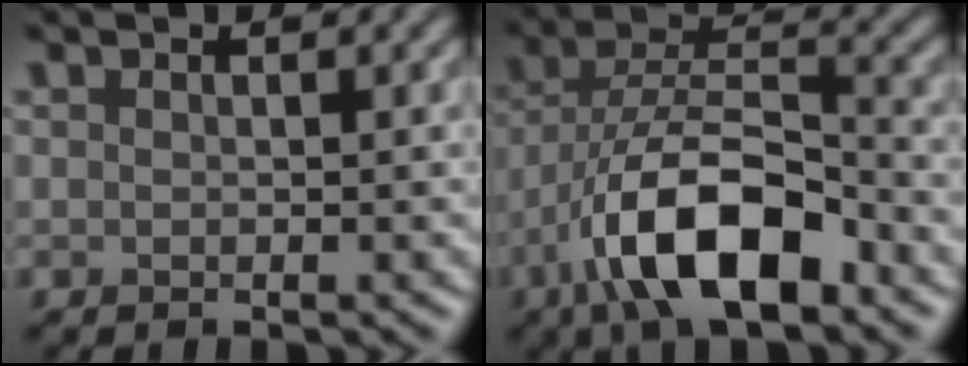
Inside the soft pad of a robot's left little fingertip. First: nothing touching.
{"total": 10.3, "force": [-5.4, 4.1, 7.8], "torque": [-0.136, 0.015, -0.100]}